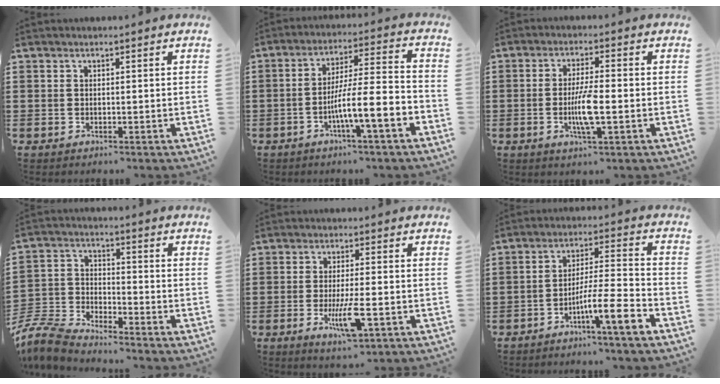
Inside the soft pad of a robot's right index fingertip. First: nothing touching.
{"total": 9.5, "force": [-4.3, 1.3, 8.3], "torque": [-0.138, 0.002, -0.075]}
{"total": 5.9, "force": [-1.3, 0.9, 5.7], "torque": [-0.117, -0.011, -0.029]}
{"total": 7.3, "force": [-7.1, 0.8, 1.7], "torque": [-0.062, -0.004, -0.148]}
{"total": 7.1, "force": [-2.5, 1.6, 6.4], "torque": [-0.129, -0.017, -0.043]}
{"total": 9.2, "force": [-5.3, 0.6, 7.5], "torque": [-0.130, -0.002, -0.095]}